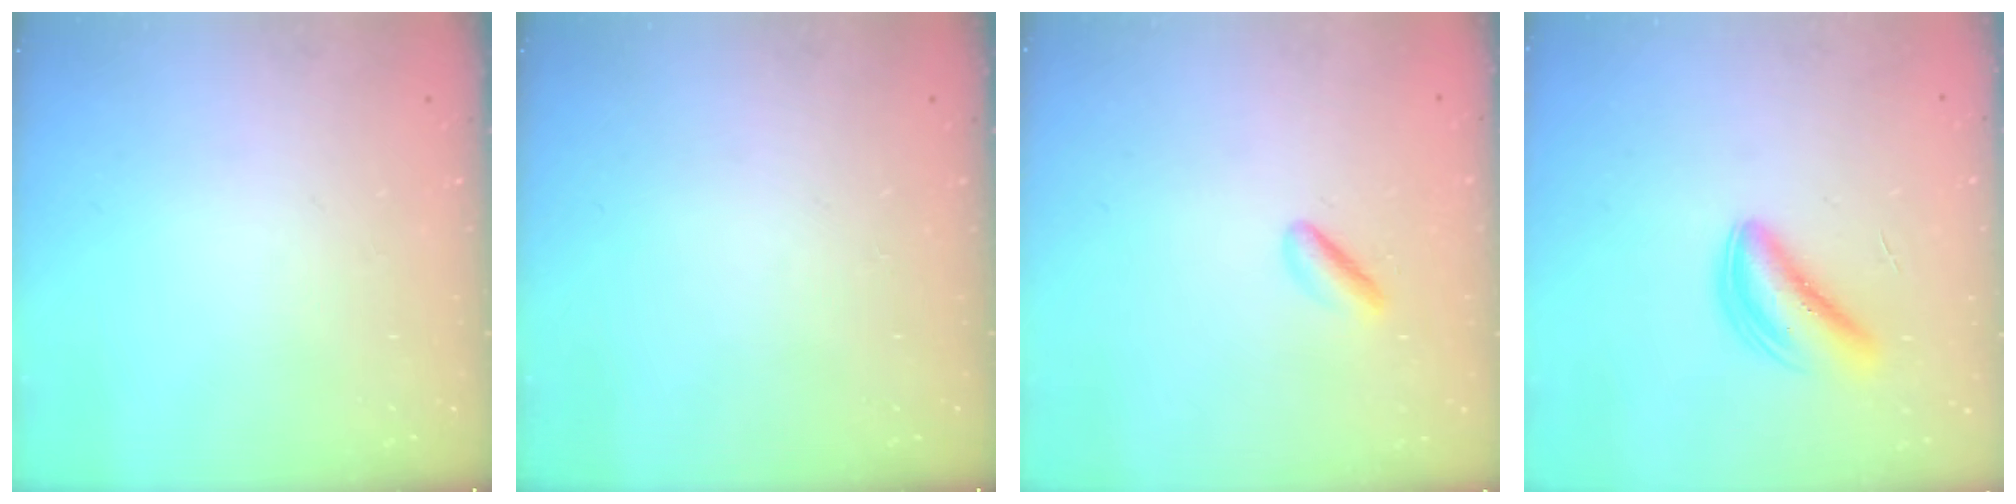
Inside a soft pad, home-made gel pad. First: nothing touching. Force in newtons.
{"total": 0.0}
{"total": 2.3, "press": 2.1, "slide": 0.9}
{"total": 5.8, "press": 5.8, "slide": 0.2}